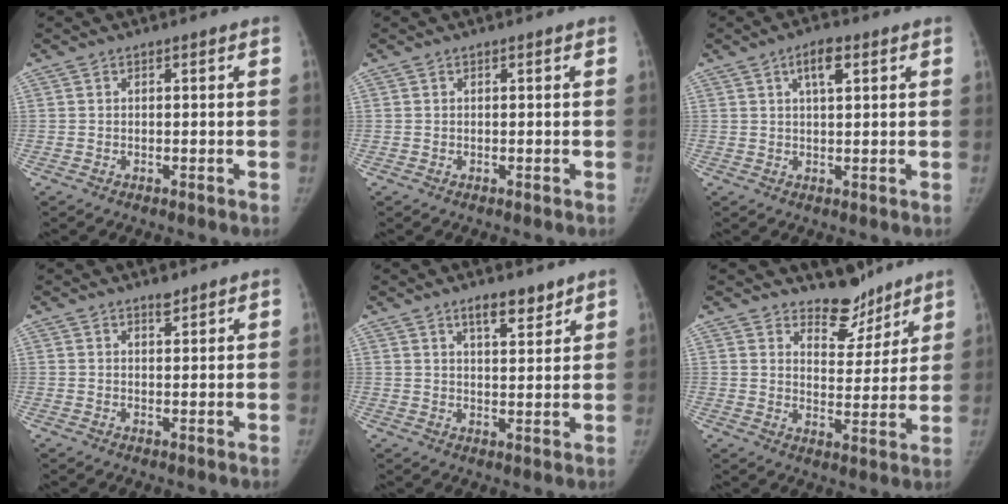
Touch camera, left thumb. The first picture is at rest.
{"total": 0.0}
{"total": 4.7, "force": [2.1, 1.8, 3.9], "torque": [-0.060, -0.002, 0.032]}
{"total": 1.8, "force": [1.5, 0.6, 0.7], "torque": [-0.003, -0.011, 0.023]}
{"total": 5.7, "force": [4.2, 1.9, 3.4], "torque": [-0.037, -0.029, 0.065]}
{"total": 8.1, "force": [6.9, 3.8, 1.5], "torque": [0.017, -0.057, 0.116]}